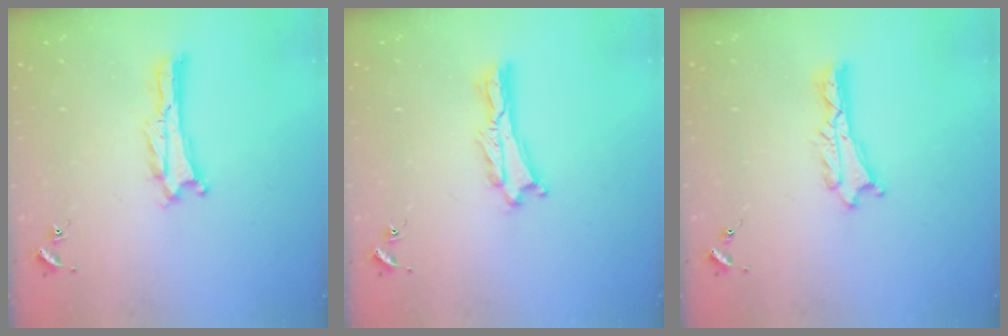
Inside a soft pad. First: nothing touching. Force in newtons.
{"total": 1.2, "press": 1.1, "slide": 0.3}
{"total": 1.3, "press": 1.3, "slide": 0.1}